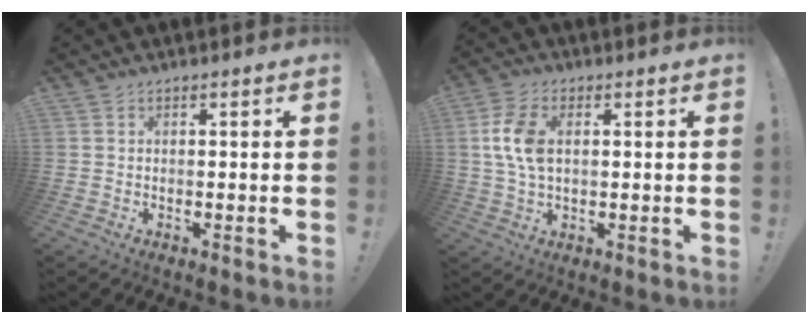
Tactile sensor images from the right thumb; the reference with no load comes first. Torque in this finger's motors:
{"motor_torque": [0.04, 0.15, 0.74, -0.28, 0.13]}